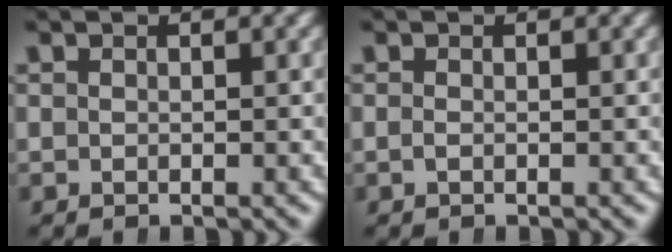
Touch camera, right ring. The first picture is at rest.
{"total": 0.5, "force": [-0.3, -0.5, 0.1], "torque": [-0.001, -0.005, -0.001]}